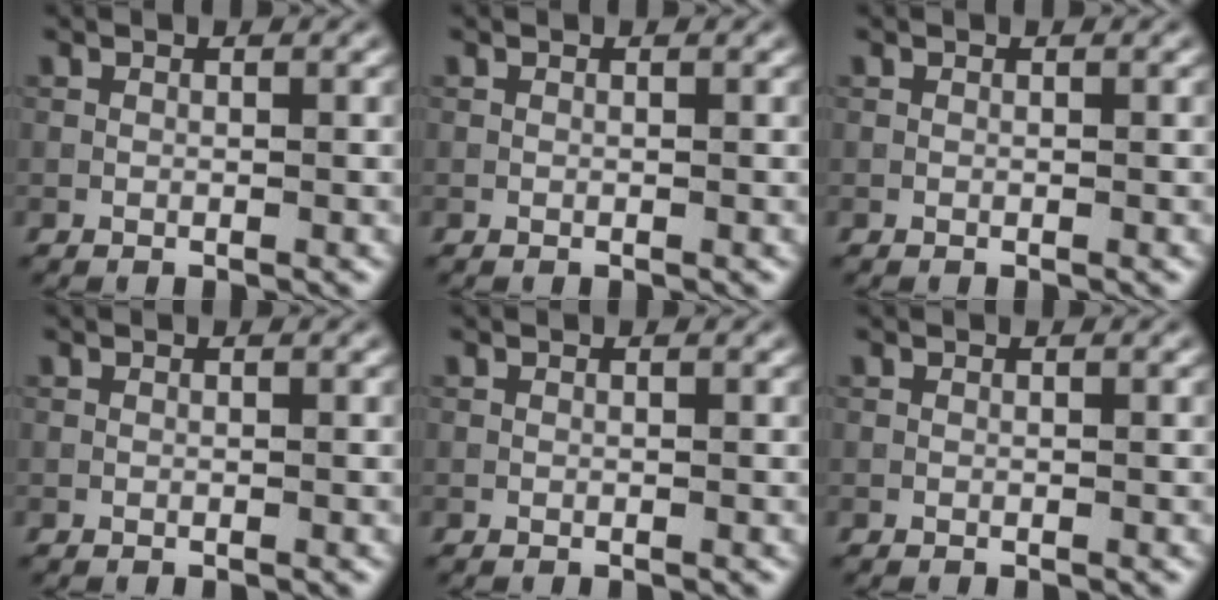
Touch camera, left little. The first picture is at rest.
{"total": 0.0}
{"total": 0.0}
{"total": 0.0}
{"total": 0.0}
{"total": 0.0}